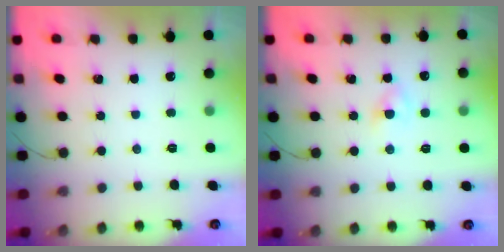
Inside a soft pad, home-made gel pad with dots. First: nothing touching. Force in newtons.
{"total": 1.9, "press": 1.7, "slide": 0.8}